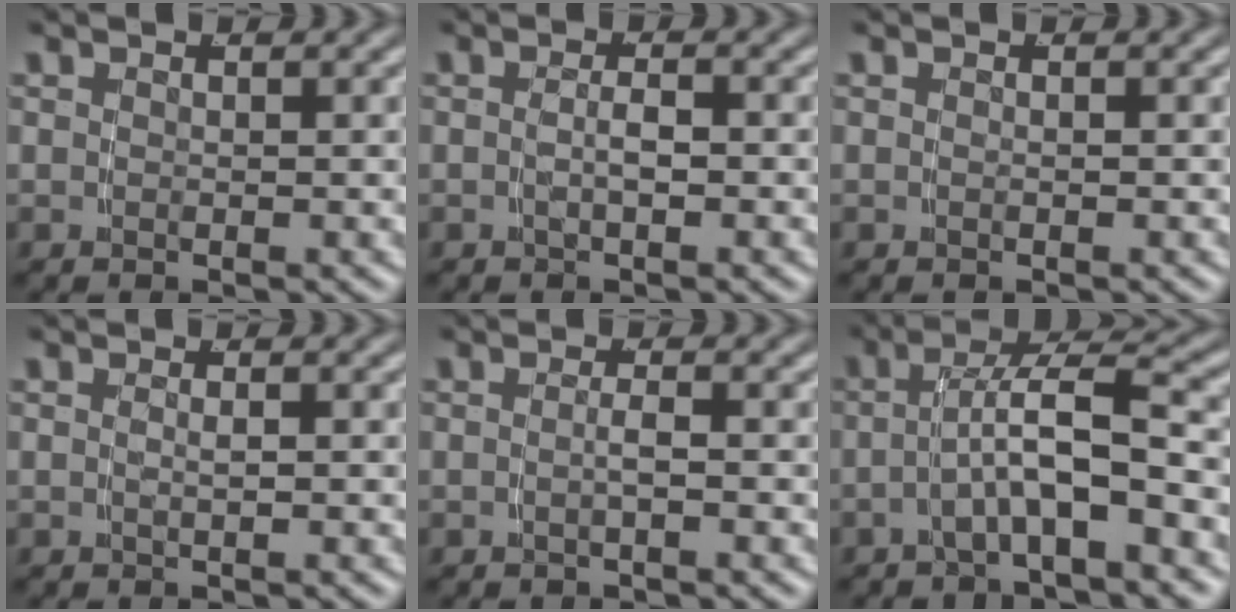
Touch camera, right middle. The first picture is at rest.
{"total": 1.4, "force": [-0.7, -0.2, 1.2], "torque": [-0.020, -0.001, -0.008]}
{"total": 0.0}
{"total": 0.9, "force": [-0.3, -0.6, 0.5], "torque": [-0.010, -0.003, 0.000]}
{"total": 1.2, "force": [-0.7, -0.4, 0.9], "torque": [-0.018, -0.001, -0.011]}
{"total": 4.6, "force": [-1.8, 0.9, 4.1], "torque": [-0.072, 0.004, -0.028]}